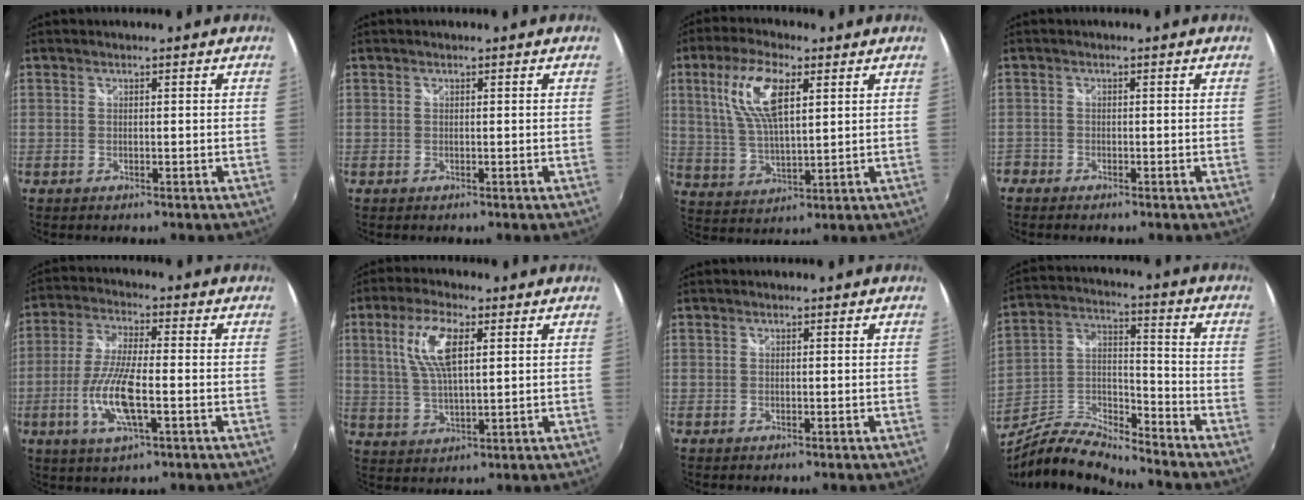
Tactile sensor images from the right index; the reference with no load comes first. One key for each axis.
{"total": 0.0}
{"total": 11.8, "fx": 4.5, "fy": 4.3, "fz": 10.1, "tx": -0.201, "ty": 0.011, "tz": 0.092}
{"total": 1.9, "fx": -1.5, "fy": 1.2, "fz": 0.0, "tx": -0.009, "ty": 0.001, "tz": -0.031}
{"total": 11.3, "fx": -3.0, "fy": 3.0, "fz": 10.5, "tx": -0.217, "ty": -0.008, "tz": -0.061}
{"total": 9.4, "fx": 3.1, "fy": 3.2, "fz": 8.3, "tx": -0.167, "ty": 0.008, "tz": 0.064}
{"total": 0.0}
{"total": 11.2, "fx": -9.2, "fy": 2.3, "fz": 5.9, "tx": -0.125, "ty": 0.002, "tz": -0.183}